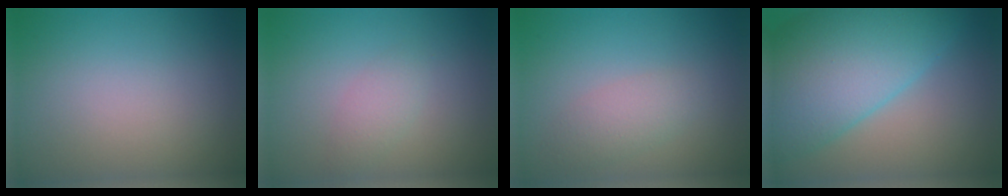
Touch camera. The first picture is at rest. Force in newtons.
{"total": 1.5, "press": 1.5, "slide": 0.1}
{"total": 2.1, "press": 2.1, "slide": 0.0}
{"total": 12.6, "press": 12.6, "slide": 0.4}